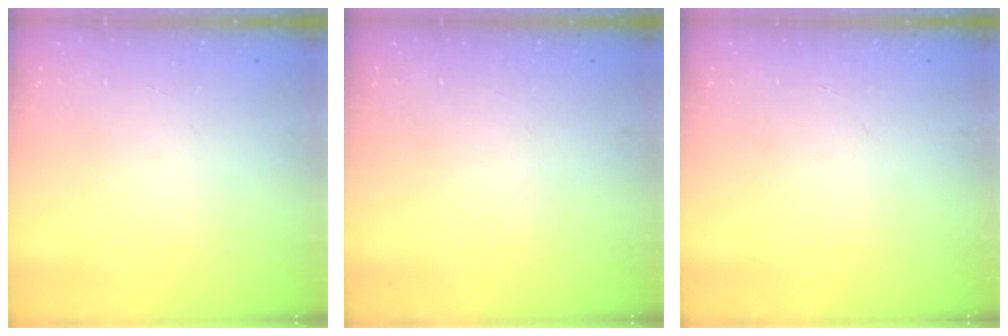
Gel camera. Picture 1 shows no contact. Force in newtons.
{"total": 0.0}
{"total": 0.0}